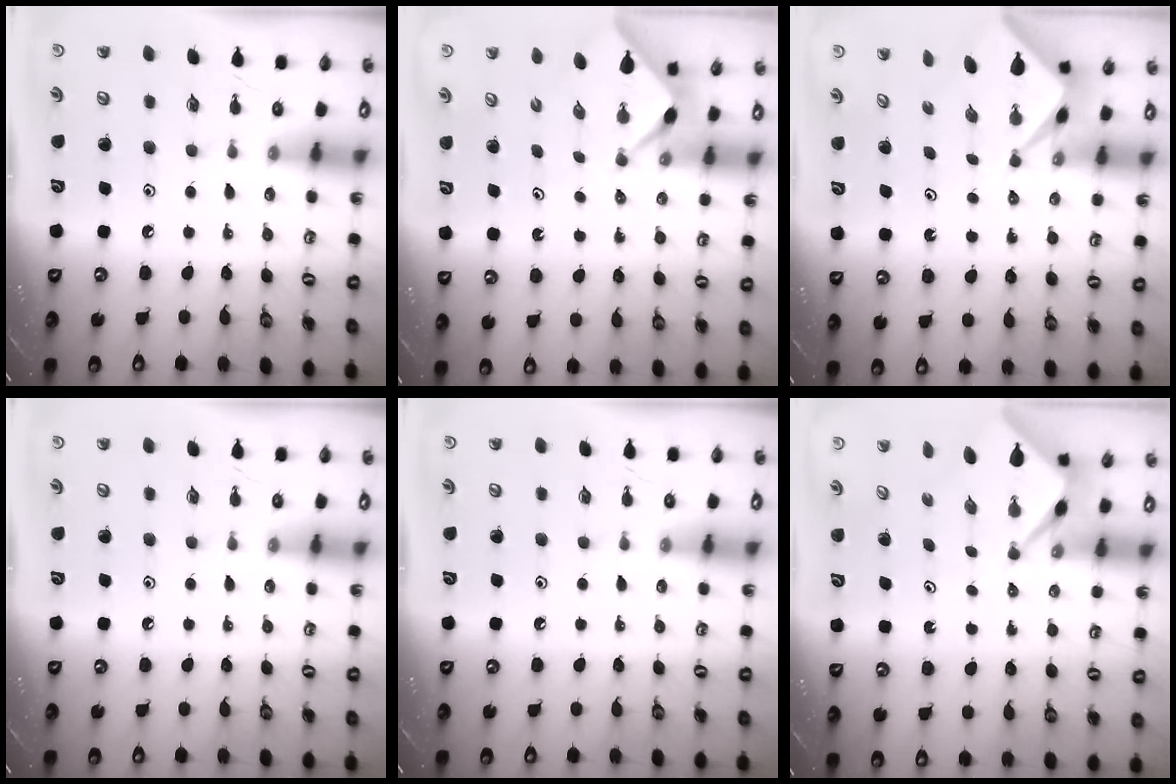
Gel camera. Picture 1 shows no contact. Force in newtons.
{"total": 2.3, "press": 2.2, "slide": 0.3}
{"total": 2.1, "press": 2.1, "slide": 0.2}
{"total": 0.0}
{"total": 0.0}
{"total": 2.5, "press": 2.5, "slide": 0.2}